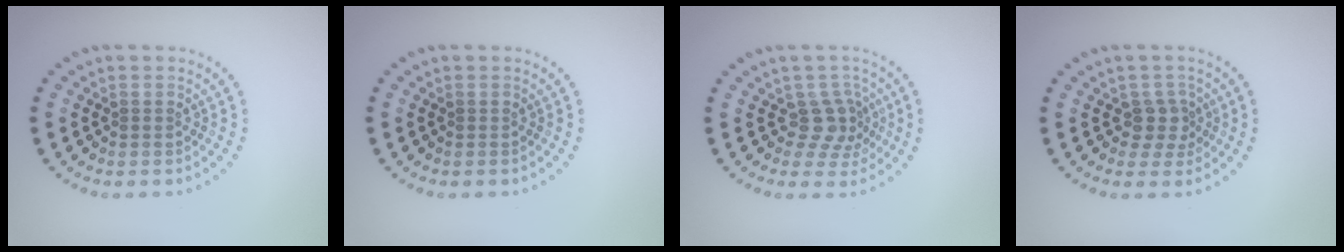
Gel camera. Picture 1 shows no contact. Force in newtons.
{"total": 0.0}
{"total": 2.8, "press": 2.2, "slide": 1.8}
{"total": 2.3, "press": 1.9, "slide": 1.4}